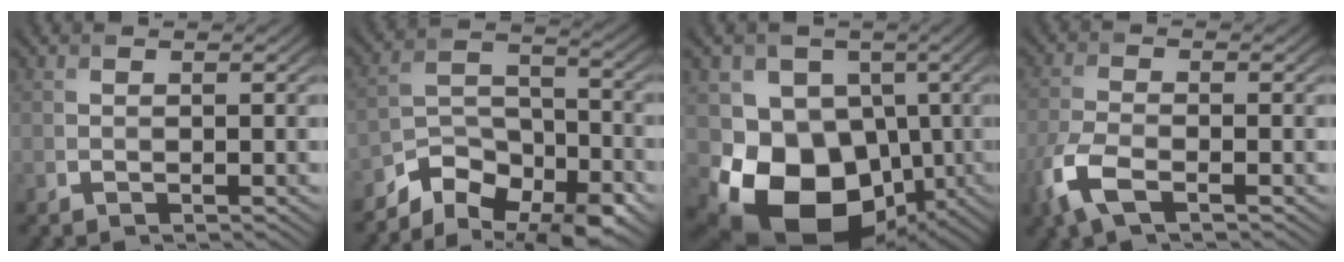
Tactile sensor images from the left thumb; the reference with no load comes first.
{"total": 10.8, "force": [-8.3, 4.9, 4.8], "torque": [-0.089, -0.006, -0.151]}
{"total": 15.3, "force": [-4.0, 12.1, 8.5], "torque": [-0.147, -0.039, -0.081]}
{"total": 5.3, "force": [-2.9, 2.1, 4.0], "torque": [-0.106, -0.011, -0.070]}